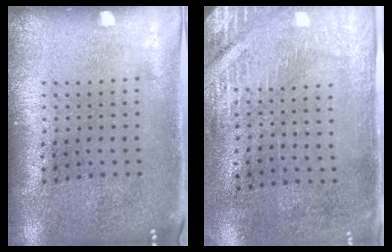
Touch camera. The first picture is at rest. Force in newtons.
{"total": 2.9, "press": 2.5, "slide": 1.4}